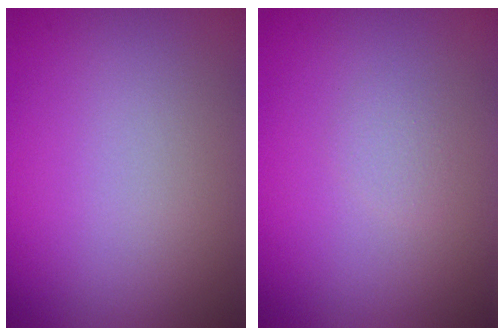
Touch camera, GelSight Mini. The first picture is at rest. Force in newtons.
{"total": 0.8, "press": 0.8, "slide": 0.1}